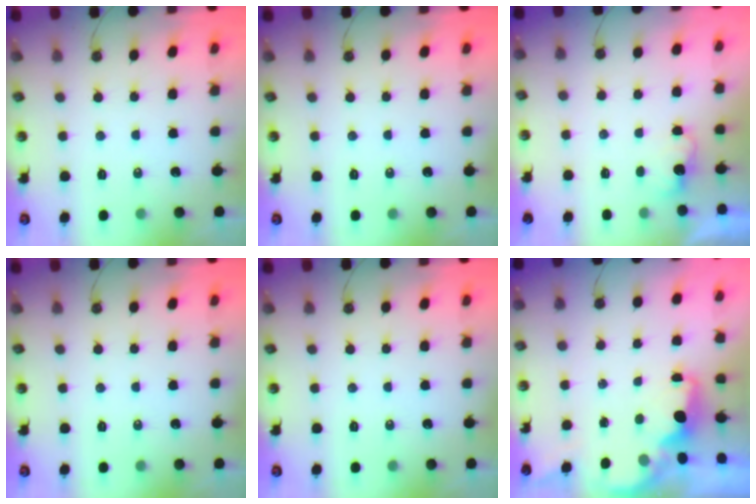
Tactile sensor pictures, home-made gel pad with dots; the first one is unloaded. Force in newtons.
{"total": 0.0}
{"total": 2.6, "press": 2.5, "slide": 0.9}
{"total": 0.0}
{"total": 0.0}
{"total": 1.9, "press": 1.8, "slide": 0.6}